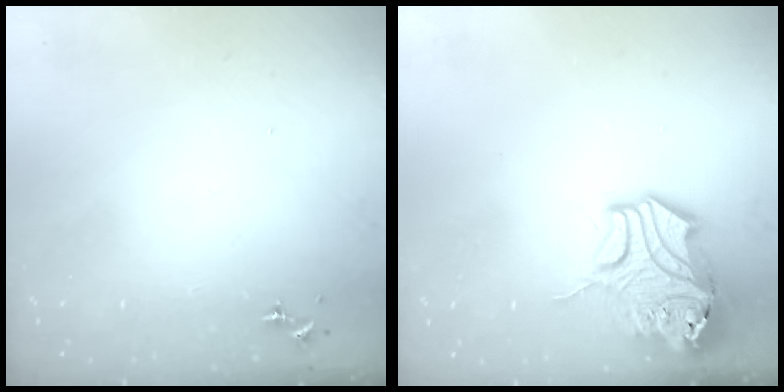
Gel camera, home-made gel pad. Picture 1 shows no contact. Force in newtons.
{"total": 14.2, "press": 14.1, "slide": 1.9}